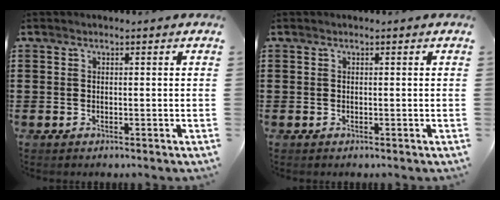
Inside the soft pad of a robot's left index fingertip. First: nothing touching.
{"total": 0.0}